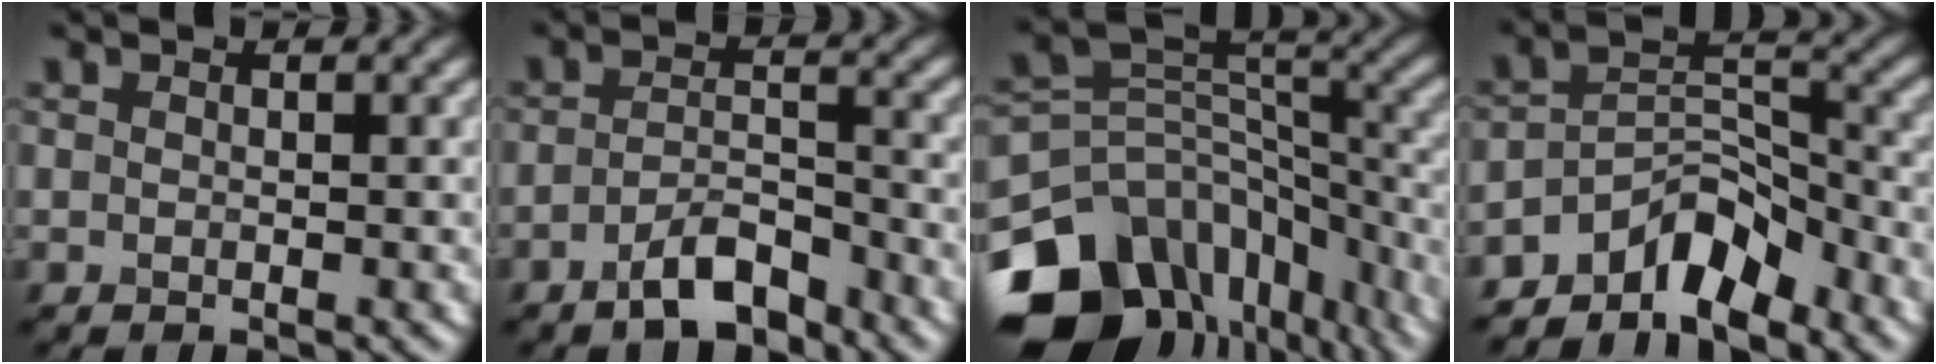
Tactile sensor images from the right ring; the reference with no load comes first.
{"total": 4.3, "force": [-3.0, 1.5, 2.7], "torque": [-0.045, 0.004, -0.058]}
{"total": 15.7, "force": [-9.6, 10.5, 6.6], "torque": [-0.166, -0.003, -0.121]}
{"total": 5.8, "force": [-4.7, 2.3, 2.5], "torque": [-0.025, 0.007, -0.092]}